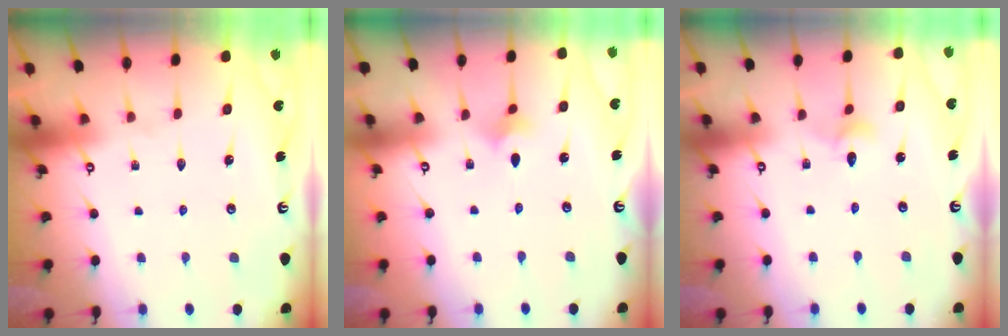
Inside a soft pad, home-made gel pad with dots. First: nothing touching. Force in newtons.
{"total": 1.9, "press": 1.8, "slide": 0.5}
{"total": 3.4, "press": 3.4, "slide": 0.3}